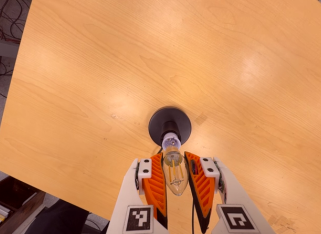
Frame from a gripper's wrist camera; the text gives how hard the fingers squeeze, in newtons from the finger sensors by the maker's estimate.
{"total": 20.5, "left": 22.3, "right": 18.7}